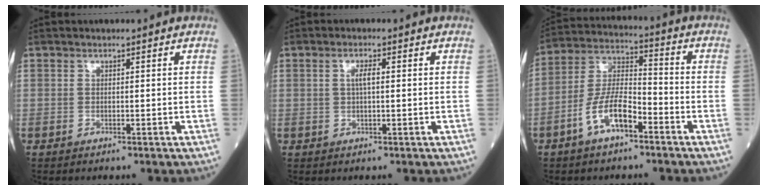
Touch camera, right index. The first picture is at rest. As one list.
[{"total": 2.0, "force": [0.3, 0.4, 1.9], "torque": [-0.039, 0.004, 0.004]}, {"total": 9.5, "force": [-4.9, 3.2, 7.4], "torque": [-0.154, 0.011, -0.097]}]